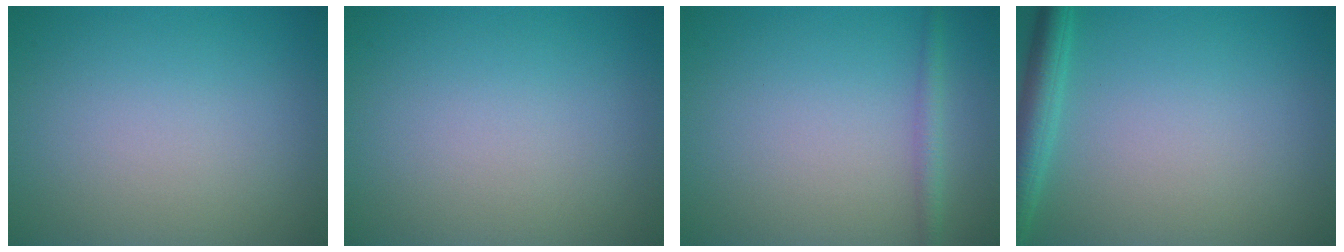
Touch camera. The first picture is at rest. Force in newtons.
{"total": 0.0}
{"total": 1.5, "press": 1.5, "slide": 0.1}
{"total": 3.0, "press": 3.0, "slide": 0.2}